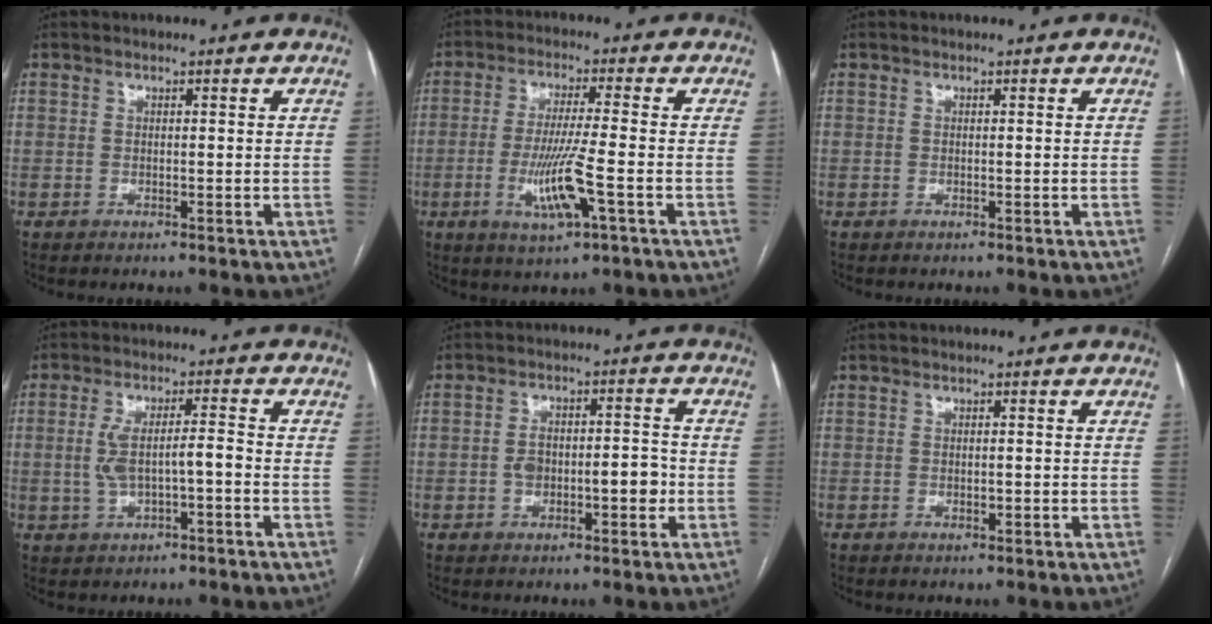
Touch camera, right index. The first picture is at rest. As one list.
[{"total": 8.9, "force": [-2.8, 0.2, 8.4], "torque": [-0.165, -0.013, -0.051]}, {"total": 0.0}, {"total": 6.5, "force": [-1.0, 1.9, 6.1], "torque": [-0.124, 0.018, -0.012]}, {"total": 6.7, "force": [-1.4, 3.1, 5.7], "torque": [-0.098, 0.025, -0.017]}, {"total": 1.0, "force": [-0.2, 0.4, 0.9], "torque": [-0.016, -0.001, -0.002]}]